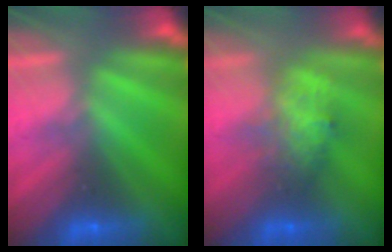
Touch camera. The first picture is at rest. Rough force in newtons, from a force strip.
{"total": 2.8}